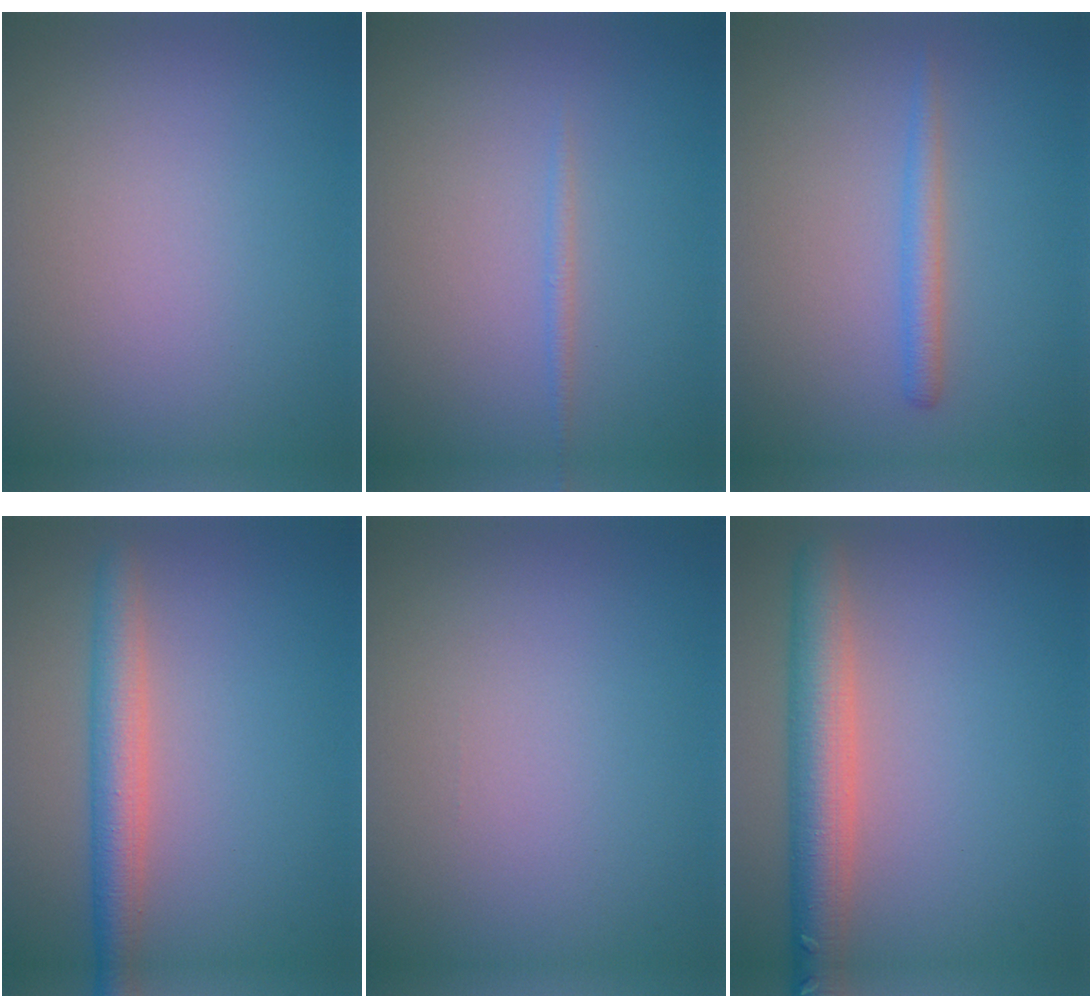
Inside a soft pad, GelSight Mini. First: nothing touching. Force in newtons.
{"total": 0.7, "press": 0.7, "slide": 0.1}
{"total": 1.7, "press": 1.7, "slide": 0.2}
{"total": 3.8, "press": 3.8, "slide": 0.1}
{"total": 0.0}
{"total": 5.4, "press": 5.4, "slide": 0.2}